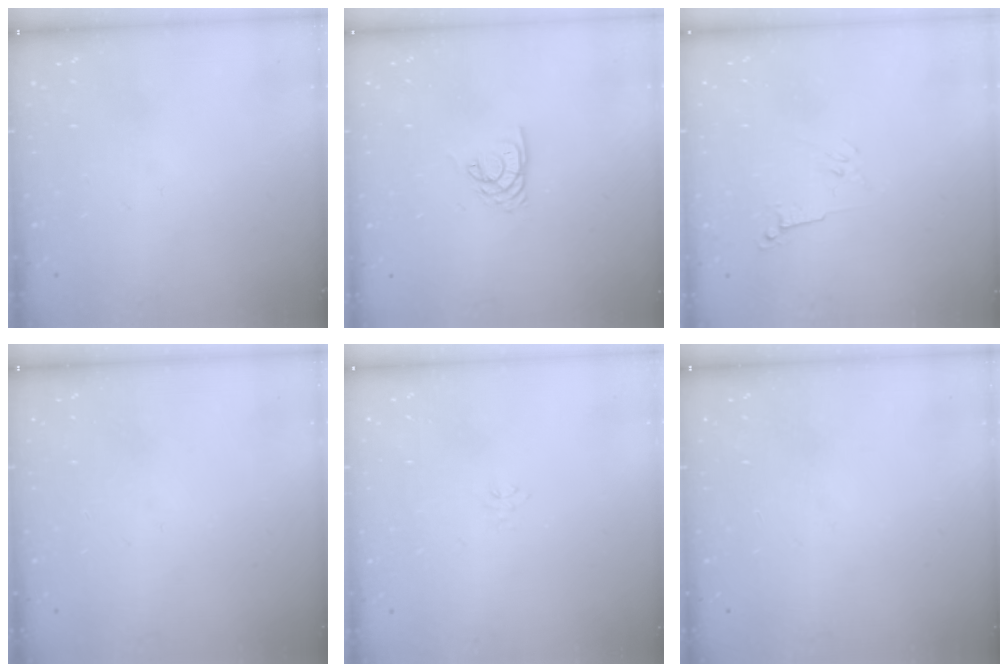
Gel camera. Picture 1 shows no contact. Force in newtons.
{"total": 3.2, "press": 3.2, "slide": 0.2}
{"total": 3.0, "press": 2.9, "slide": 0.8}
{"total": 0.0}
{"total": 2.6, "press": 2.6, "slide": 0.3}
{"total": 0.0}